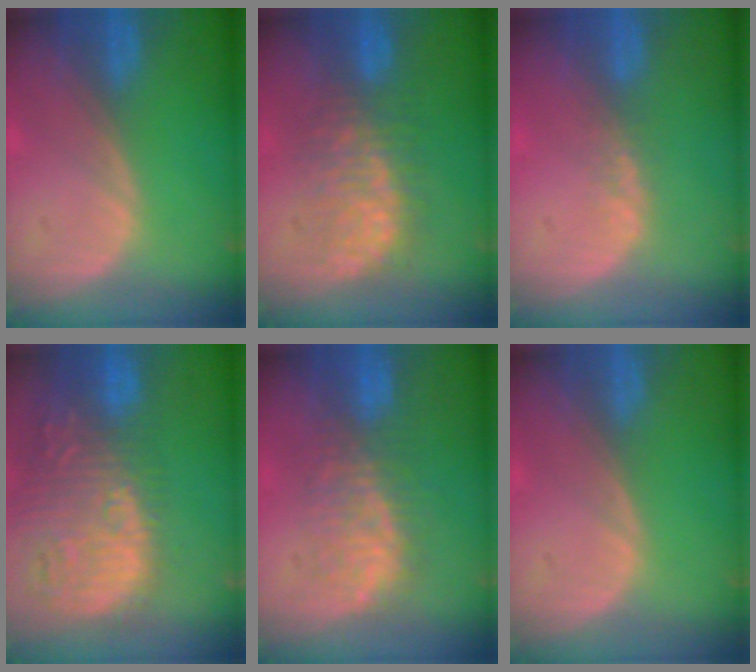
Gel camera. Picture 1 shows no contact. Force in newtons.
{"total": 7.8, "press": 7.8, "slide": 0.4}
{"total": 1.7, "press": 1.4, "slide": 0.9}
{"total": 15.4, "press": 13.0, "slide": 8.2}
{"total": 7.6, "press": 7.5, "slide": 1.0}
{"total": 0.0}